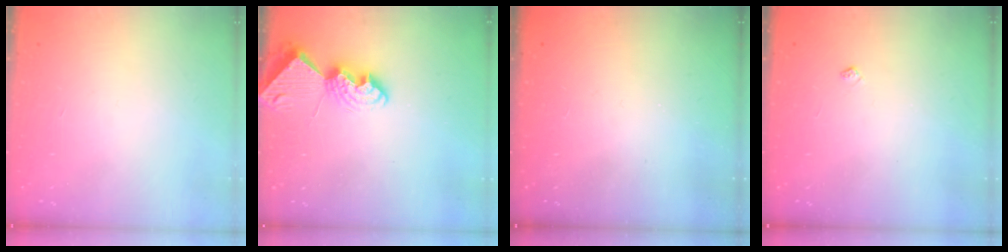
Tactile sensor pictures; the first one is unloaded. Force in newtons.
{"total": 8.3, "press": 8.3, "slide": 1.0}
{"total": 0.0}
{"total": 3.6, "press": 3.5, "slide": 0.6}